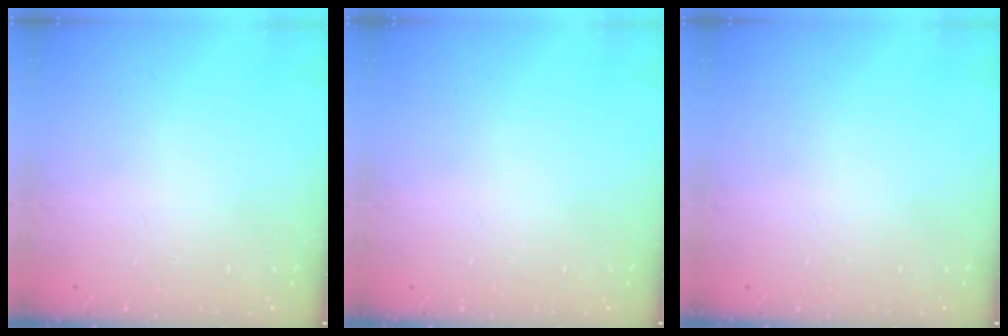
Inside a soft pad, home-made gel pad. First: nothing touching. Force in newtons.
{"total": 0.0}
{"total": 0.0}